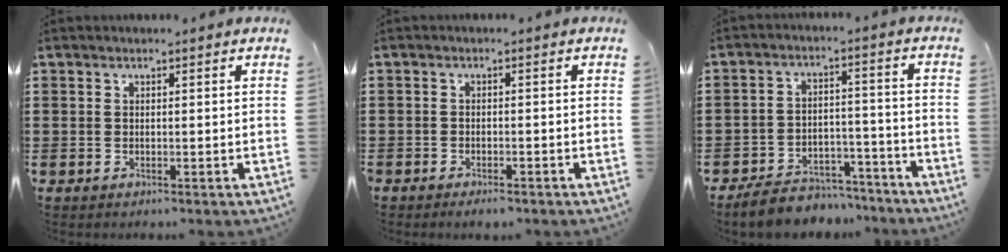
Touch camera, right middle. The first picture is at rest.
{"total": 1.3, "force": [-1.2, 0.2, 0.3], "torque": [-0.012, -0.003, -0.023]}
{"total": 6.2, "force": [-6.0, 1.5, 0.4], "torque": [-0.003, 0.020, -0.120]}